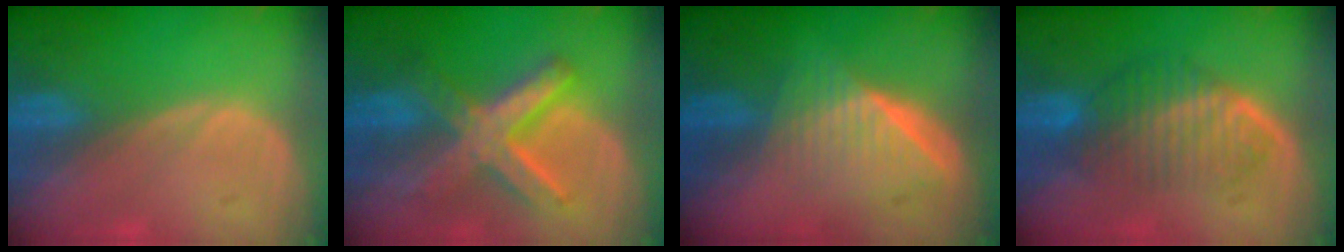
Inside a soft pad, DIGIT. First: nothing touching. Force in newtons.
{"total": 8.7, "press": 8.7, "slide": 0.8}
{"total": 6.5, "press": 5.8, "slide": 2.8}
{"total": 6.6, "press": 6.4, "slide": 1.7}